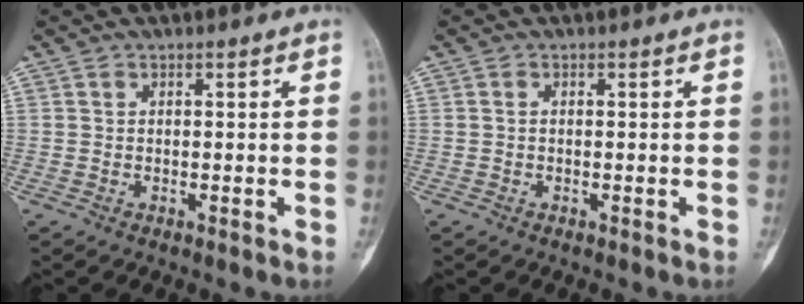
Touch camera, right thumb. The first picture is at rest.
{"total": 0.0}